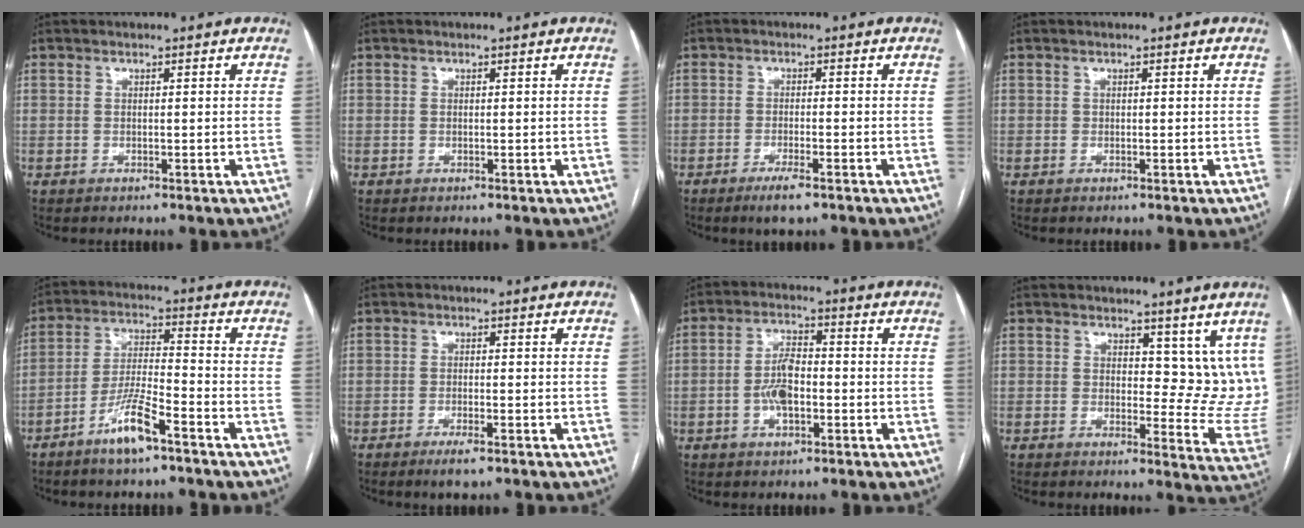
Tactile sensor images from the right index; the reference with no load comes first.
{"total": 0.0}
{"total": 3.8, "force": [-2.5, 0.4, 2.8], "torque": [-0.054, -0.007, -0.042]}
{"total": 0.0}
{"total": 8.0, "force": [-5.2, 0.9, 6.0], "torque": [-0.124, -0.005, -0.099]}
{"total": 2.9, "force": [-1.9, 0.4, 2.1], "torque": [-0.039, -0.004, -0.032]}
{"total": 5.9, "force": [-1.3, 2.5, 5.2], "torque": [-0.106, 0.009, -0.026]}
{"total": 9.2, "force": [6.0, 5.0, 4.9], "torque": [-0.039, -0.020, 0.070]}